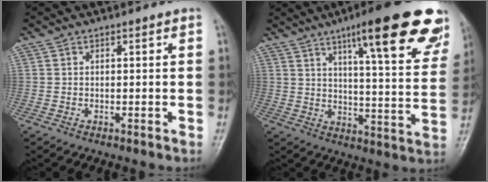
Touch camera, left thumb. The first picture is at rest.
{"total": 23.6, "force": [14.3, 4.9, 18.2], "torque": [-0.218, -0.045, 0.190]}